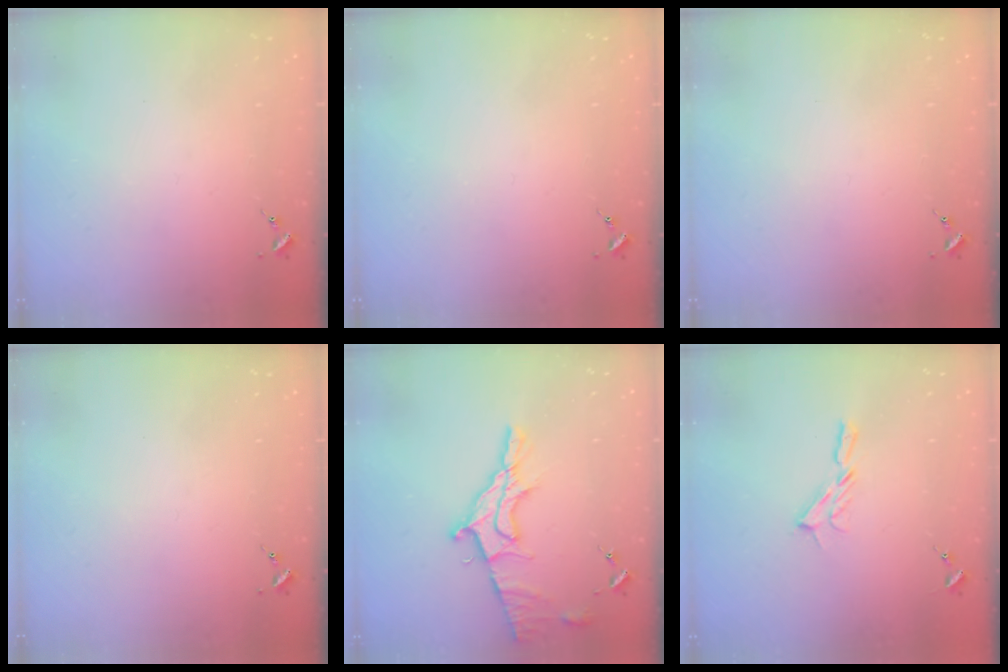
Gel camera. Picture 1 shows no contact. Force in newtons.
{"total": 0.0}
{"total": 0.0}
{"total": 0.0}
{"total": 13.5, "press": 13.4, "slide": 1.3}
{"total": 5.9, "press": 5.9, "slide": 0.5}